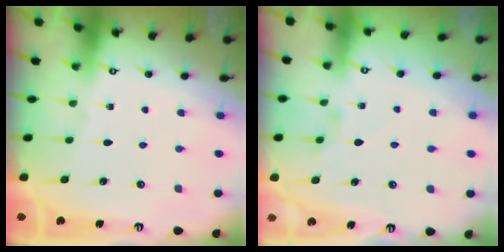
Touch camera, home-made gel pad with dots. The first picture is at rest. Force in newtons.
{"total": 1.6, "press": 1.6, "slide": 0.3}